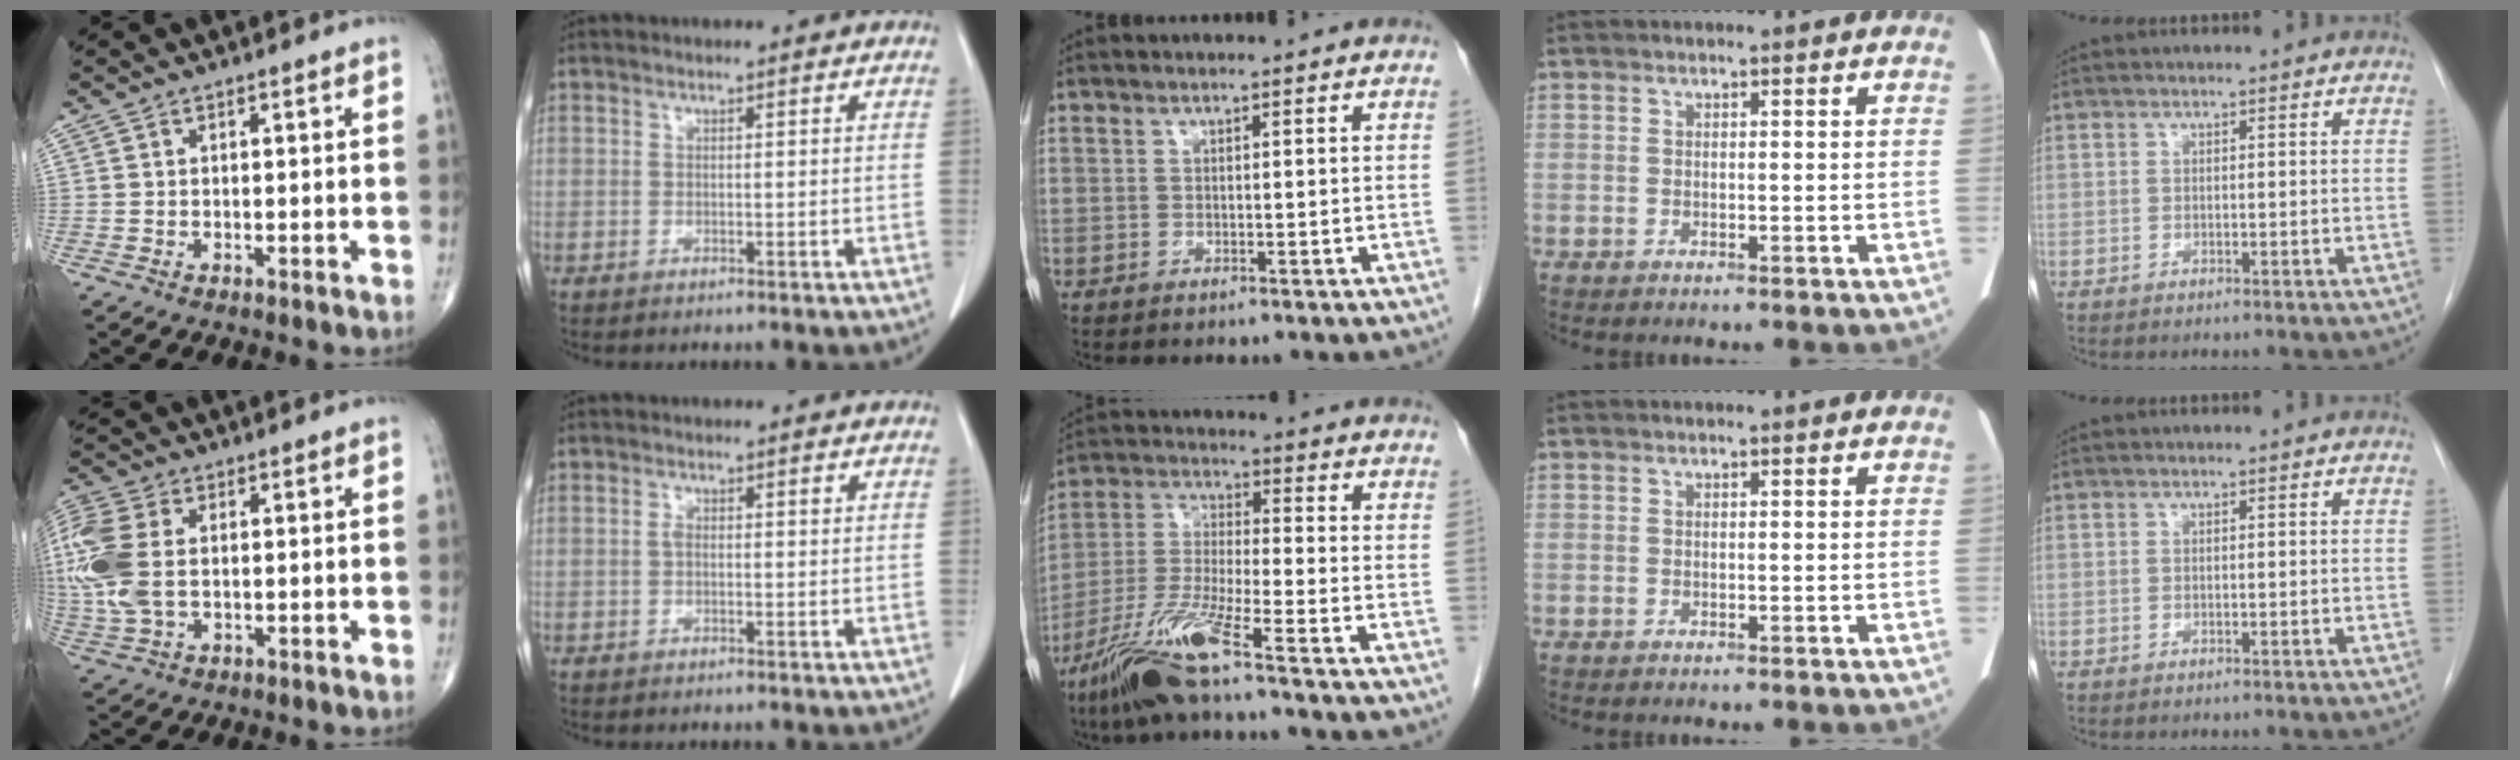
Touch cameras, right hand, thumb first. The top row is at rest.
{"thumb": {"total": 13.1, "force": [0.8, 8.0, 10.3], "torque": [-0.277, 0.009, 0.018]}, "index": {"total": 1.2, "force": [0.2, 0.5, 1.1], "torque": [-0.018, 0.005, 0.005]}, "middle": {"total": 11.0, "force": [-7.5, -0.2, 8.0], "torque": [-0.172, -0.027, -0.151]}}